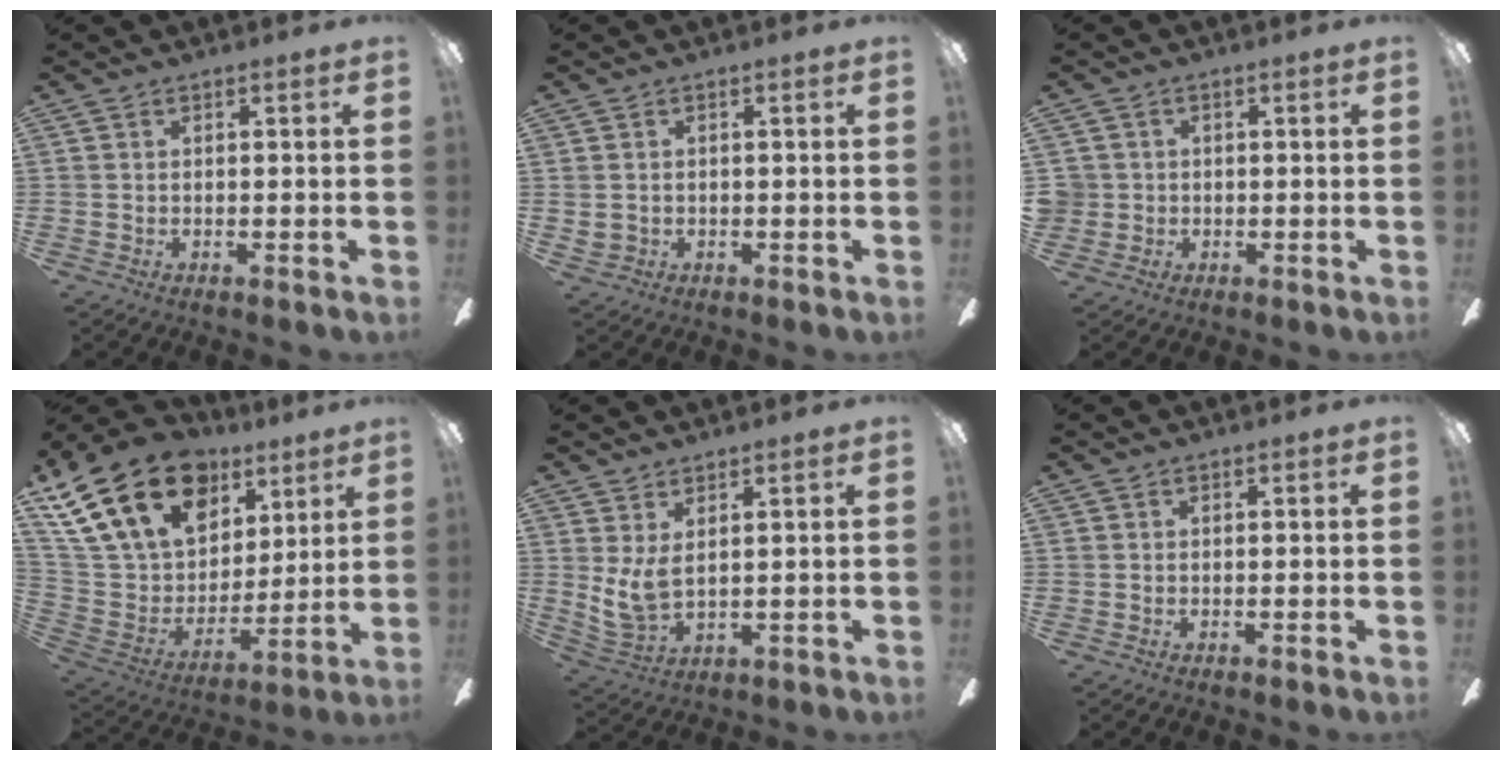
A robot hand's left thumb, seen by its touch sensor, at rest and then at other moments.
{"total": 1.5, "force": [0.2, 1.4, 0.3], "torque": [-0.007, 0.003, 0.002]}
{"total": 3.2, "force": [0.4, 3.2, 0.3], "torque": [-0.015, 0.007, 0.009]}
{"total": 26.1, "force": [14.7, 16.2, 14.3], "torque": [-0.288, -0.068, 0.282]}
{"total": 6.3, "force": [2.7, 3.3, 4.6], "torque": [-0.109, -0.014, 0.052]}
{"total": 0.0}